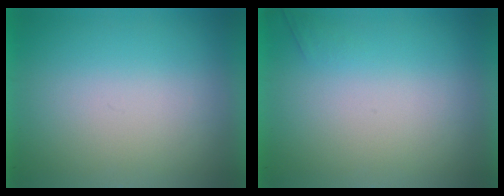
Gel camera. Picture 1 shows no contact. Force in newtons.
{"total": 1.1}